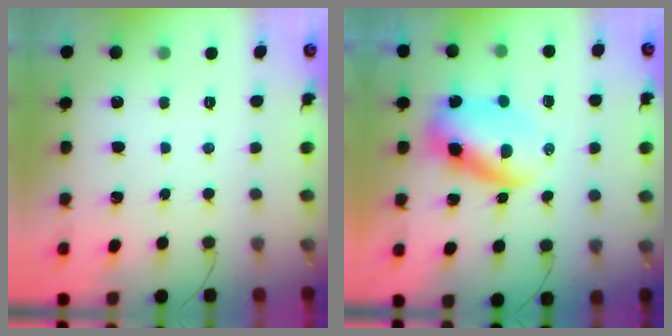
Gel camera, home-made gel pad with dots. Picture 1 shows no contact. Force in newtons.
{"total": 5.5, "press": 5.5, "slide": 0.7}